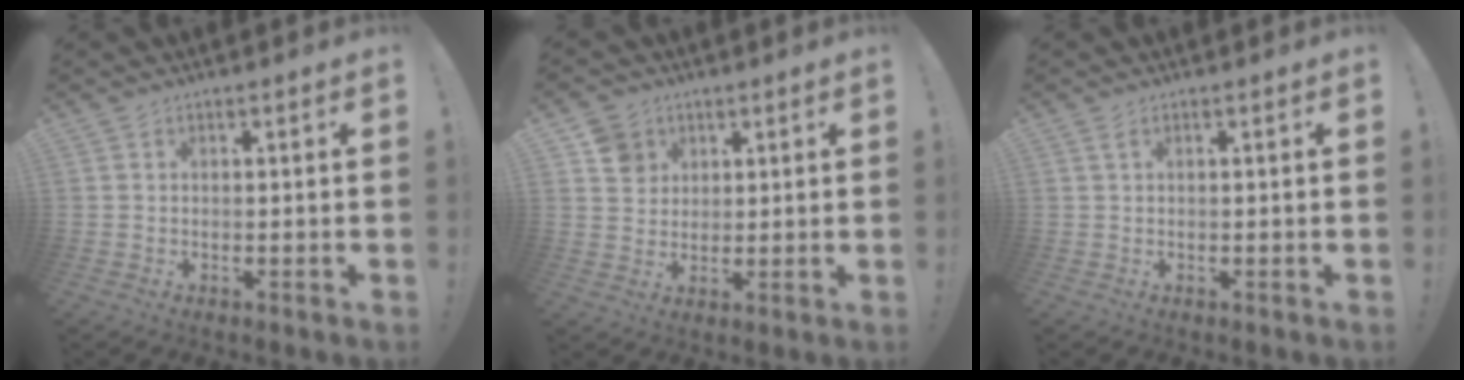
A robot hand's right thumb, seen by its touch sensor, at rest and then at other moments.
{"total": 6.9, "force": [3.2, 5.9, 1.5], "torque": [-0.012, -0.015, 0.064]}
{"total": 1.3, "force": [0.7, 0.3, 1.1], "torque": [-0.020, 0.001, 0.010]}